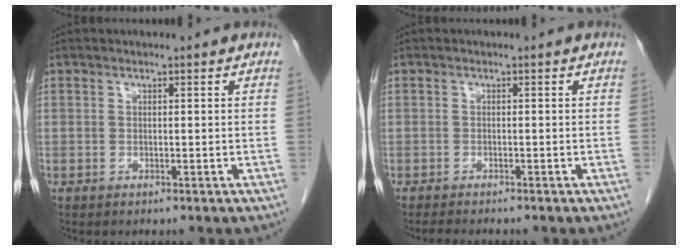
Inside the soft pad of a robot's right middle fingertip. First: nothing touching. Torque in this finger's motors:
{"motor_torque": [0.02, 0.04, 0.00, 0.01]}